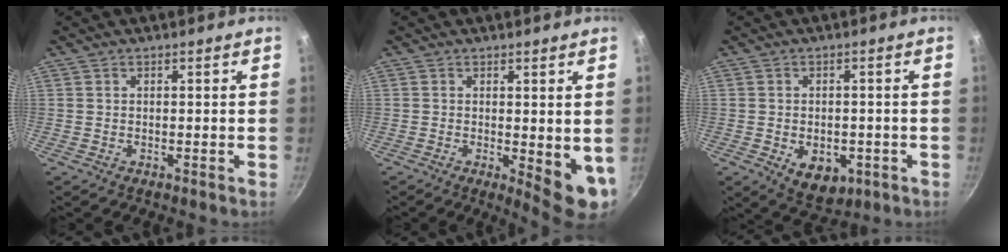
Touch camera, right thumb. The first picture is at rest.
{"total": 7.5, "force": [-0.2, 2.7, 7.0], "torque": [-0.080, -0.017, 0.003]}
{"total": 8.0, "force": [-2.5, 5.3, 5.4], "torque": [-0.055, 0.000, -0.022]}